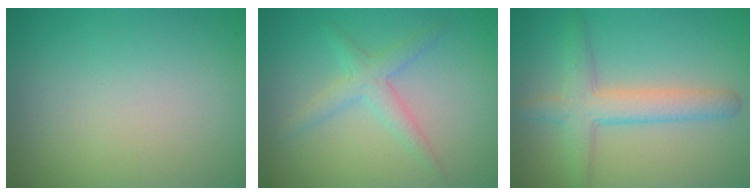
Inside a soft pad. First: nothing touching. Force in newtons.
{"total": 2.2, "press": 2.2, "slide": 0.1}
{"total": 3.8, "press": 3.8, "slide": 0.2}